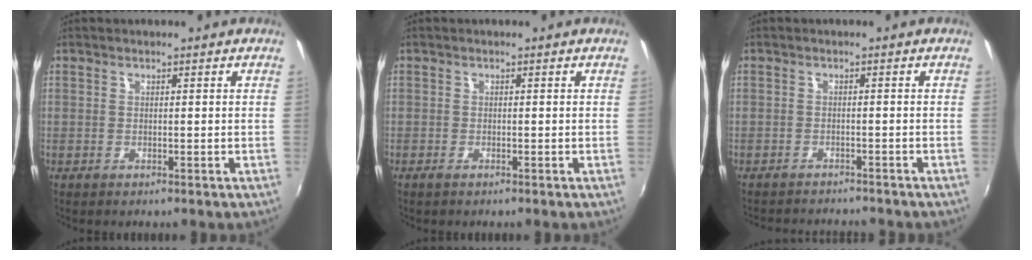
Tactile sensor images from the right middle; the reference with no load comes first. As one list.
[{"total": 0.8, "force": [-0.6, 0.3, 0.5], "torque": [-0.009, -0.004, -0.013]}, {"total": 6.0, "force": [-5.7, 1.2, 1.6], "torque": [-0.045, -0.013, -0.085]}]